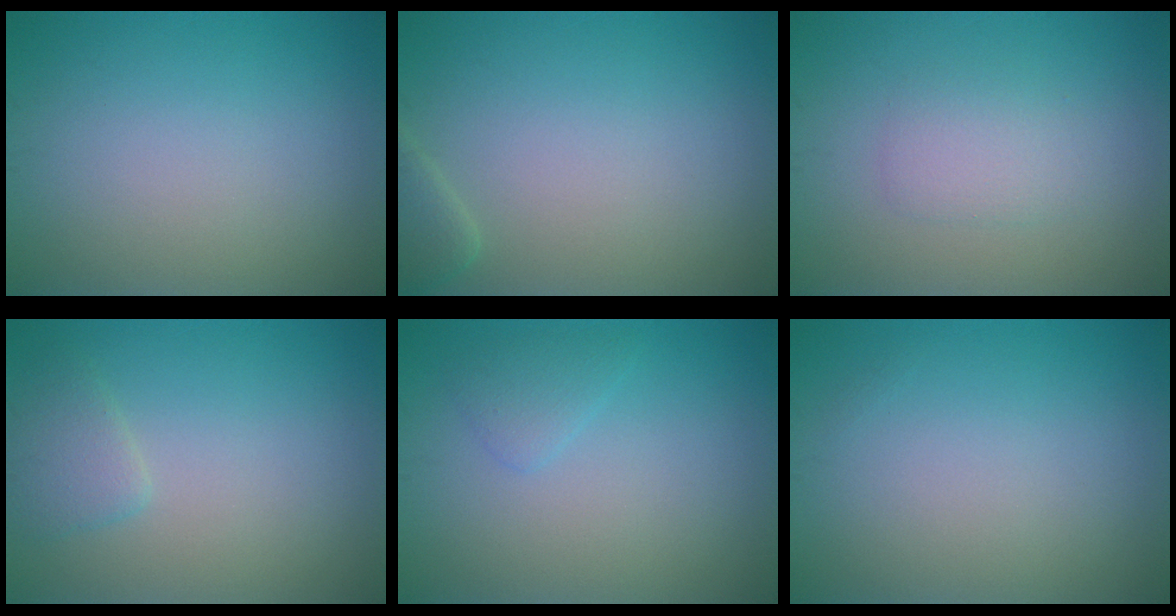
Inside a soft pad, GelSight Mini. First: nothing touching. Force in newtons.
{"total": 1.6, "press": 1.6, "slide": 0.2}
{"total": 1.9, "press": 1.9, "slide": 0.0}
{"total": 1.9, "press": 1.9, "slide": 0.2}
{"total": 1.4, "press": 1.4, "slide": 0.1}
{"total": 0.0}